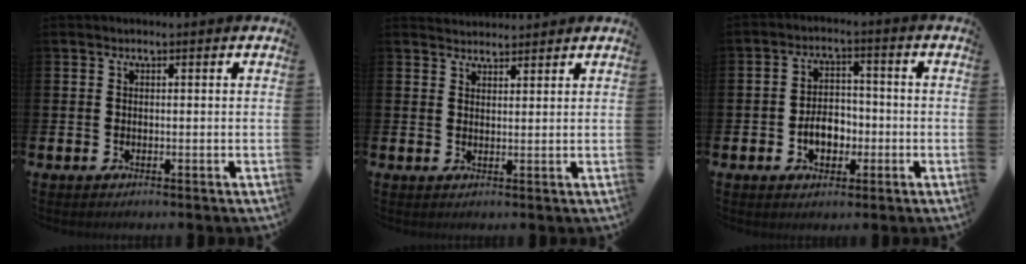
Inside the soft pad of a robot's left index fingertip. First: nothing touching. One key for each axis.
{"total": 2.3, "fx": 2.2, "fy": 0.6, "fz": -0.1, "tx": 0.007, "ty": -0.014, "tz": 0.039}
{"total": 4.7, "fx": -1.7, "fy": 3.1, "fz": 3.0, "tx": -0.040, "ty": 0.002, "tz": -0.038}